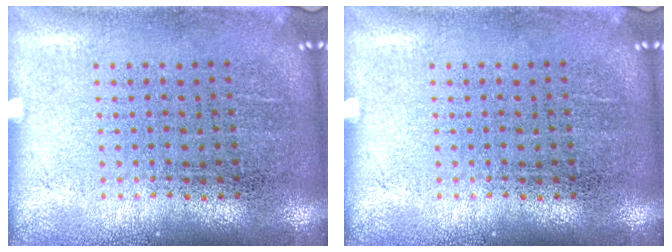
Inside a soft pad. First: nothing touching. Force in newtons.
{"total": 0.0}